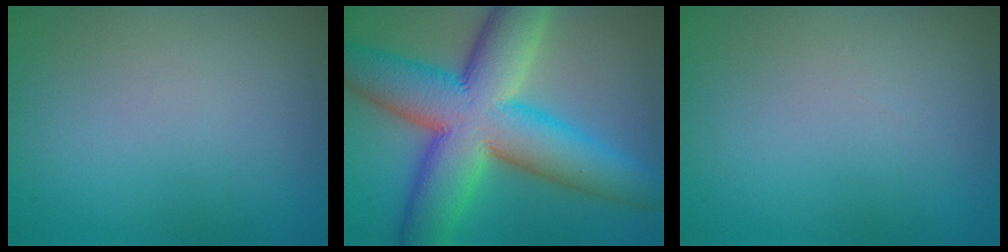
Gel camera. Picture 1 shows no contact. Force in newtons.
{"total": 14.0, "press": 14.0, "slide": 0.5}
{"total": 0.0}